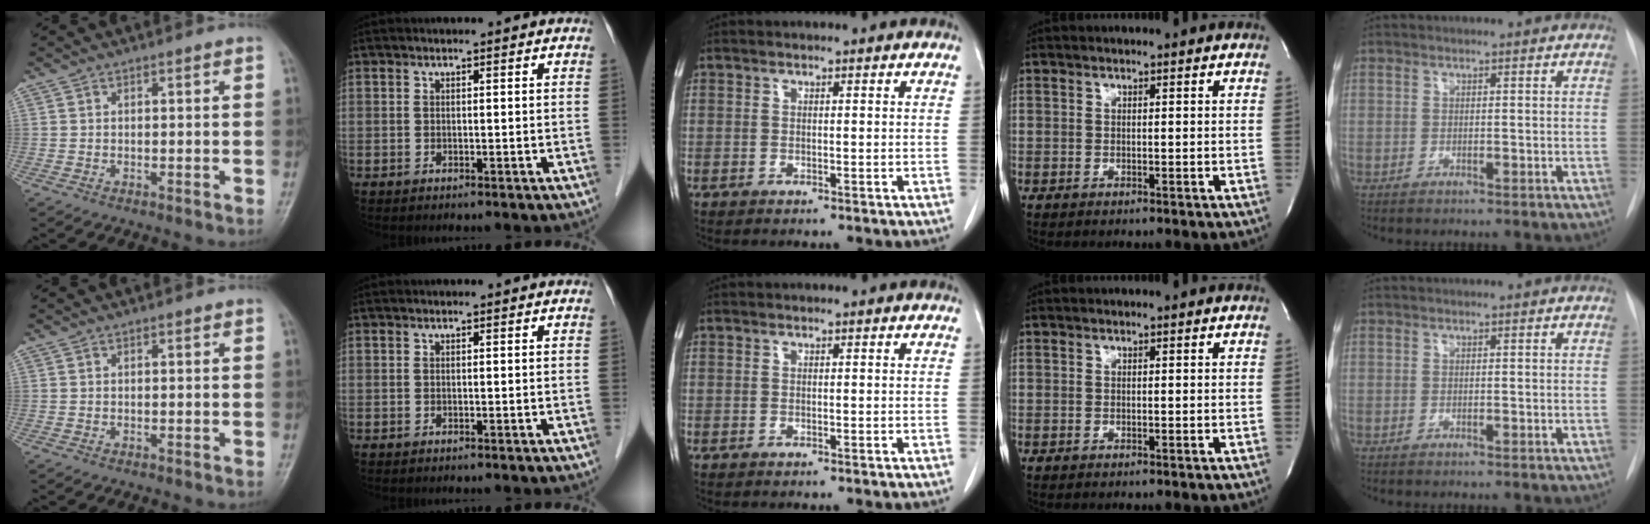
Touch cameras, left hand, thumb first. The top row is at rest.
{}